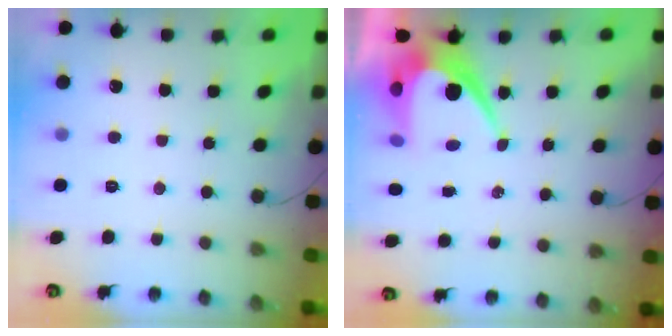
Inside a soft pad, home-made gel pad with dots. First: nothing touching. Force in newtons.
{"total": 10.4, "press": 10.4, "slide": 0.5}